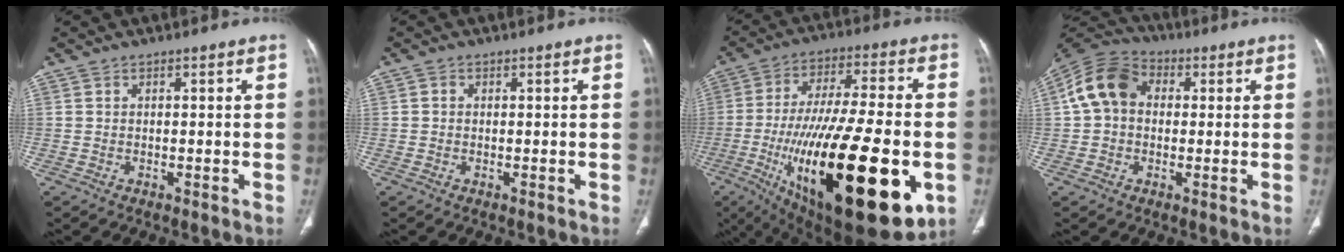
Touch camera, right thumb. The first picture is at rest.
{"total": 0.8, "force": [0.0, 0.7, 0.3], "torque": [-0.001, 0.002, 0.000]}
{"total": 35.7, "force": [-9.4, 12.0, 32.3], "torque": [-0.533, -0.022, -0.132]}
{"total": 10.9, "force": [1.3, 8.5, 6.7], "torque": [-0.120, 0.030, 0.010]}